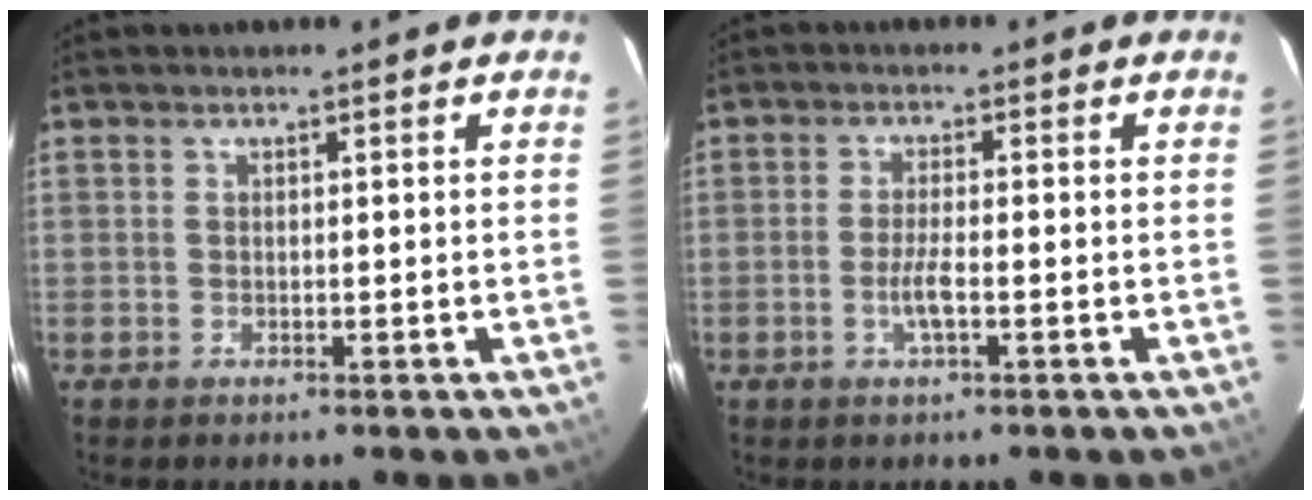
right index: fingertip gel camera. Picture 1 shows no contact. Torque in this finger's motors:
{"motor_torque": [0.15, 0.00, 0.07, 0.03]}